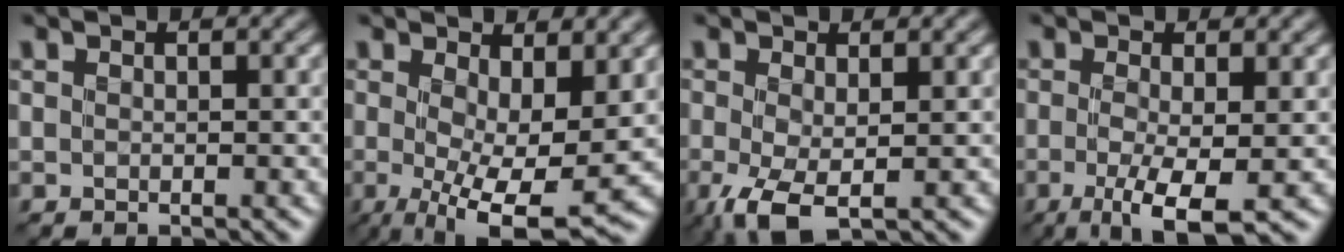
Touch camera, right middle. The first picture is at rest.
{"total": 9.2, "force": [-0.5, 3.0, 8.6], "torque": [-0.141, -0.017, -0.004]}
{"total": 3.9, "force": [-1.0, 1.5, 3.4], "torque": [-0.084, -0.012, -0.021]}
{"total": 4.7, "force": [-1.4, 0.9, 4.4], "torque": [-0.087, -0.016, -0.025]}